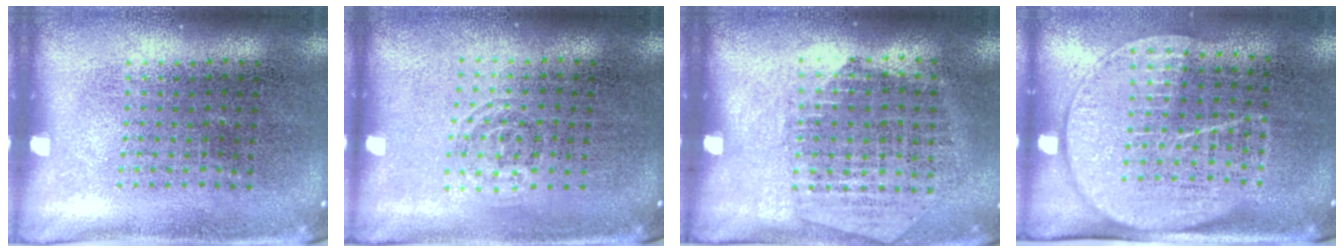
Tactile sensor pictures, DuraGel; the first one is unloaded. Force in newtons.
{"total": 0.7, "press": 0.5, "slide": 0.5}
{"total": 1.2, "press": 1.1, "slide": 0.5}
{"total": 1.8, "press": 1.5, "slide": 1.0}